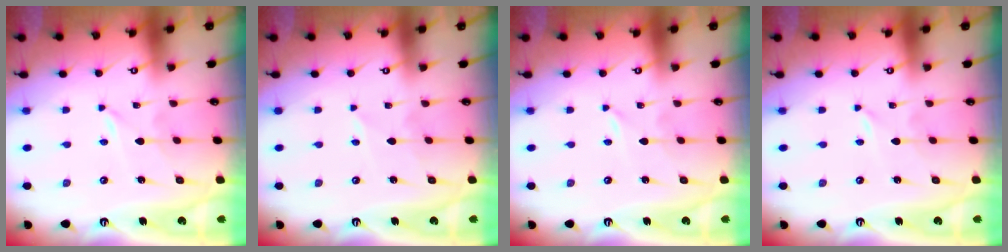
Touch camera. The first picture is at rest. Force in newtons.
{"total": 2.6, "press": 2.6, "slide": 0.2}
{"total": 0.0}
{"total": 0.0}